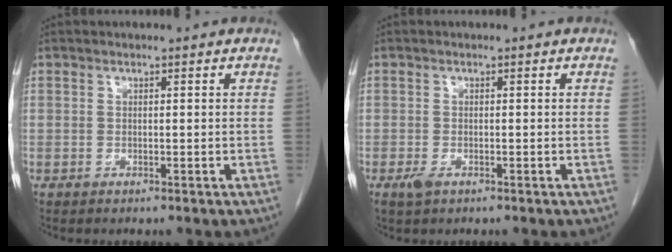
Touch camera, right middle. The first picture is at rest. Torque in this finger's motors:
{"motor_torque": [-0.01, 0.10, 0.03, 0.00]}